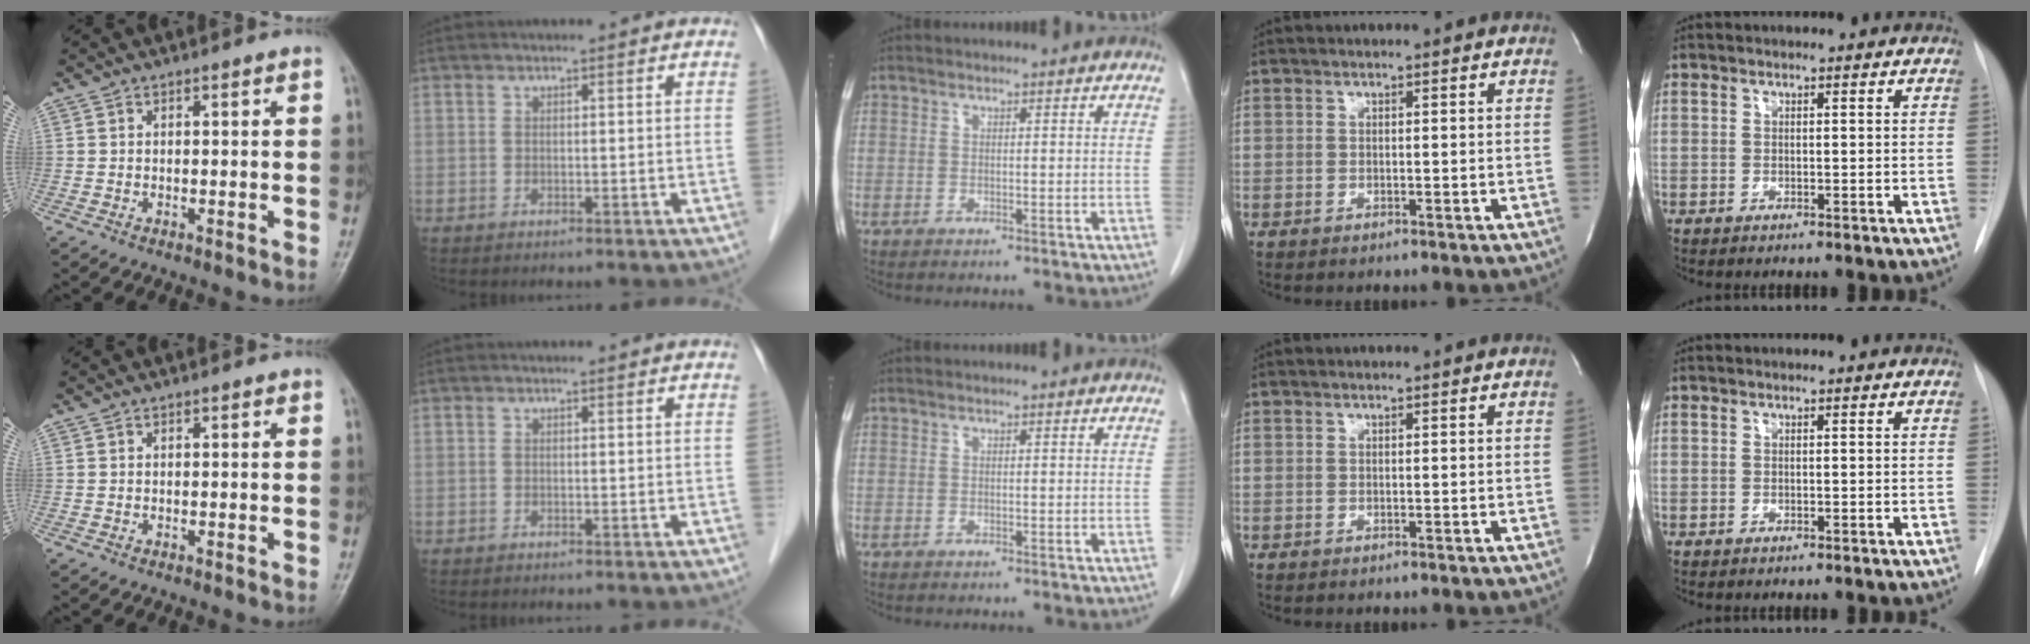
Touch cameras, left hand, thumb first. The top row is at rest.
{}